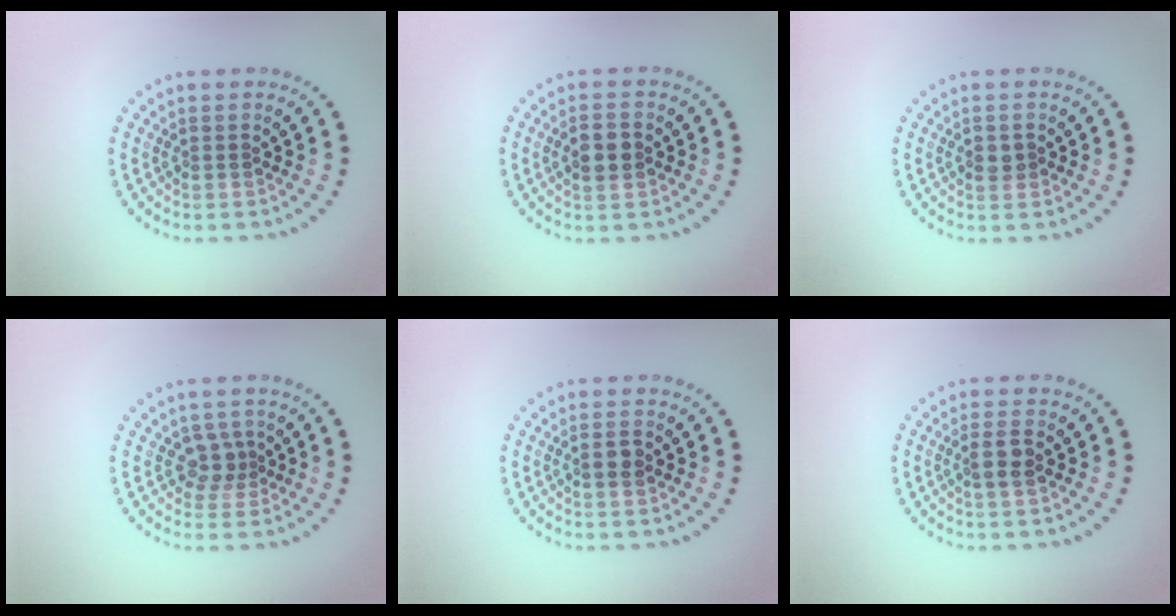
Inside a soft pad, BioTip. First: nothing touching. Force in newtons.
{"total": 2.5, "press": 2.5, "slide": 0.1}
{"total": 1.4, "press": 1.4, "slide": 0.1}
{"total": 2.2, "press": 1.8, "slide": 1.2}
{"total": 1.5, "press": 1.4, "slide": 0.5}
{"total": 2.1, "press": 1.9, "slide": 0.8}